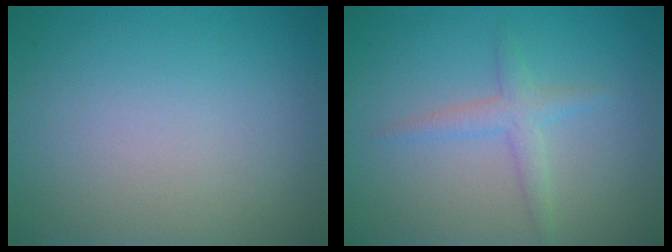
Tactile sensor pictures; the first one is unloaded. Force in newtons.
{"total": 1.9, "press": 1.9, "slide": 0.1}